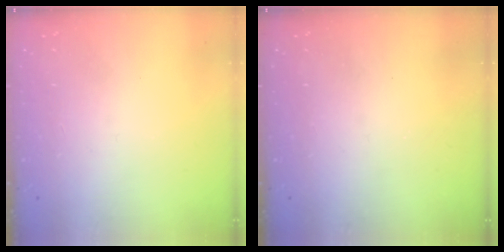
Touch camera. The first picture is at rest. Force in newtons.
{"total": 0.0}